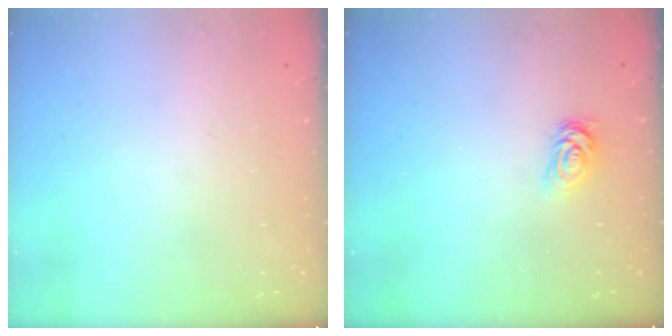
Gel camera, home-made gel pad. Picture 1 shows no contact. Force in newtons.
{"total": 2.7, "press": 2.7, "slide": 0.4}